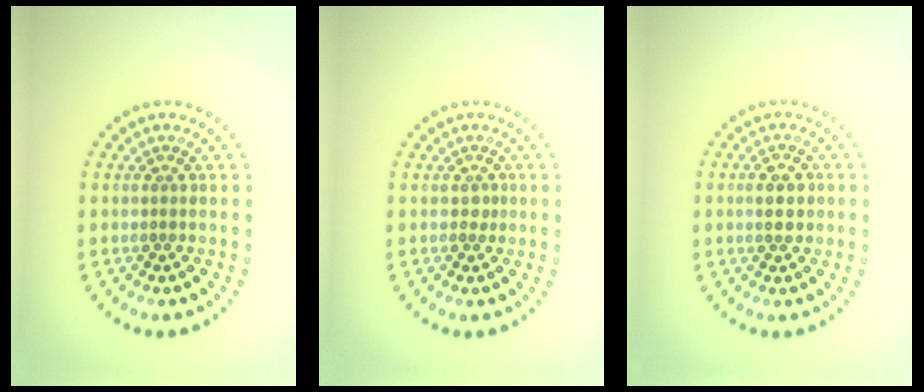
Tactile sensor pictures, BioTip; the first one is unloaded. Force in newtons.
{"total": 0.6, "press": 0.5, "slide": 0.3}
{"total": 2.7, "press": 2.7, "slide": 0.1}